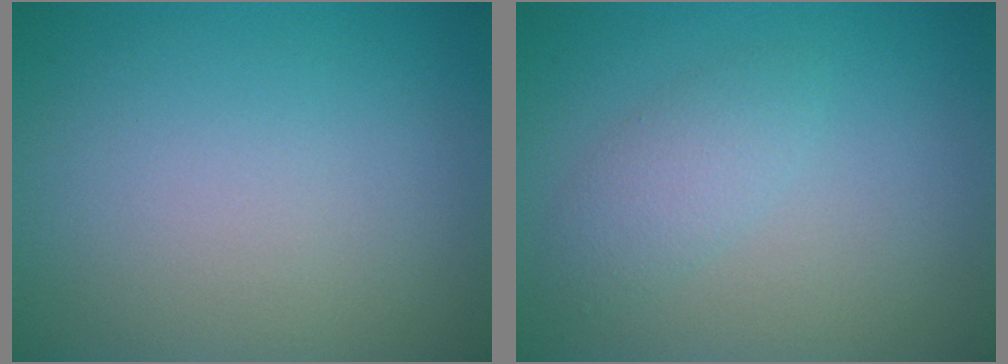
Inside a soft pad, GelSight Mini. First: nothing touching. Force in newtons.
{"total": 2.2, "press": 2.2, "slide": 0.1}